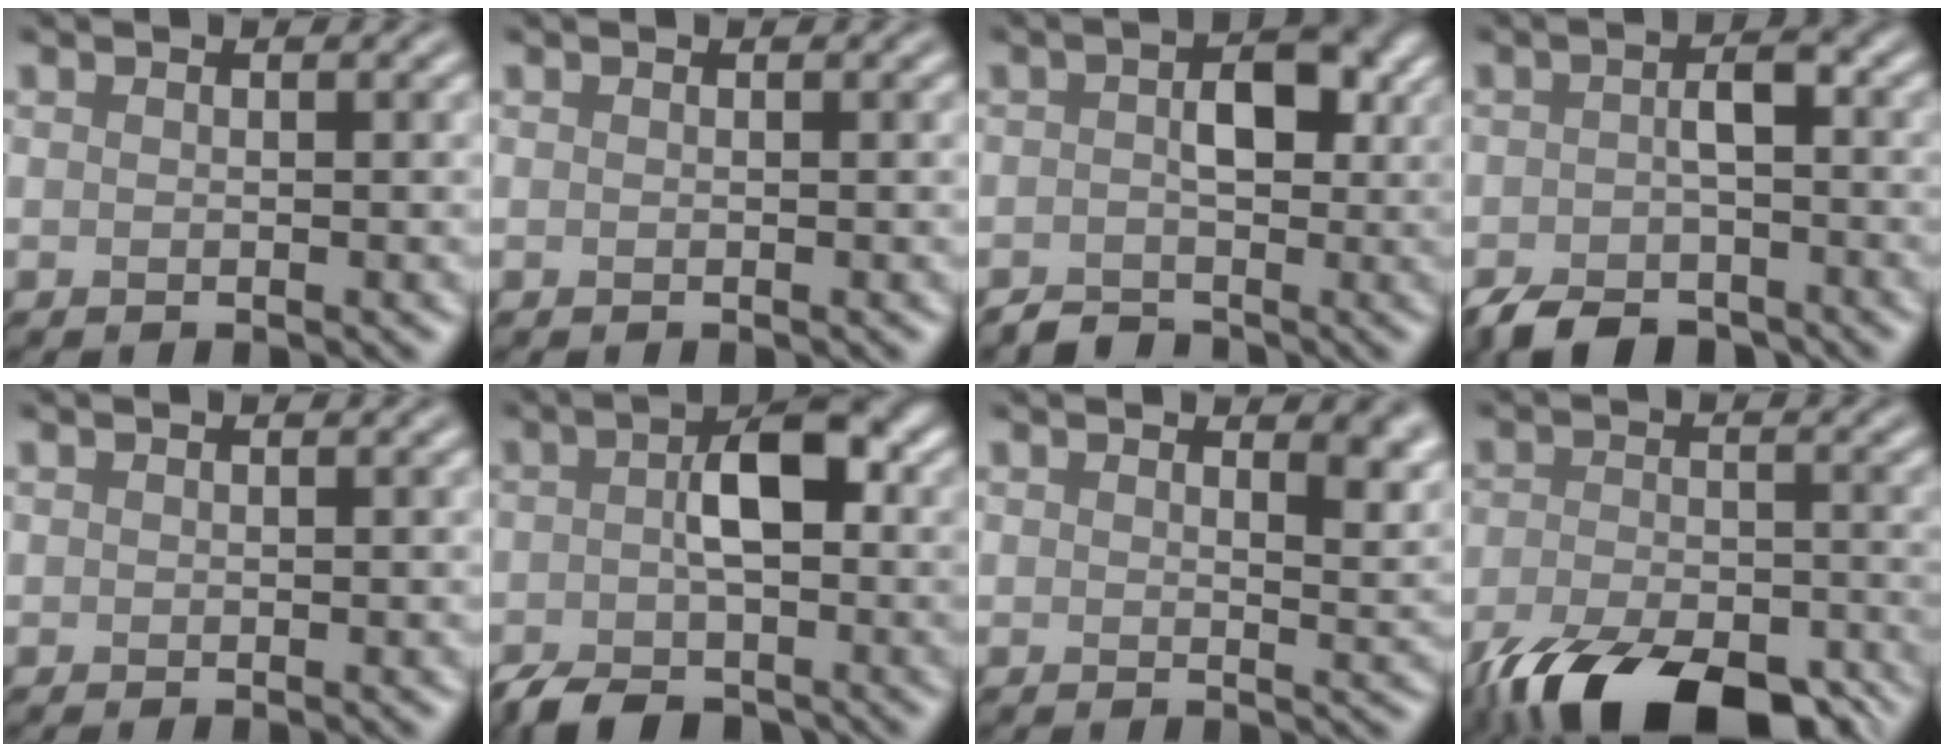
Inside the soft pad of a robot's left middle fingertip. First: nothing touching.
{"total": 0.0}
{"total": 3.4, "force": [-1.4, 2.1, 2.3], "torque": [-0.024, 0.008, -0.022]}
{"total": 5.1, "force": [-3.5, 2.0, 3.1], "torque": [-0.053, -0.001, -0.057]}
{"total": 0.0}
{"total": 6.5, "force": [-2.6, 3.0, 5.1], "torque": [-0.086, 0.009, -0.042]}
{"total": 4.8, "force": [2.9, 2.0, 3.2], "torque": [-0.015, 0.021, 0.039]}
{"total": 12.6, "force": [-9.2, 4.8, 7.1], "torque": [-0.145, -0.044, -0.137]}